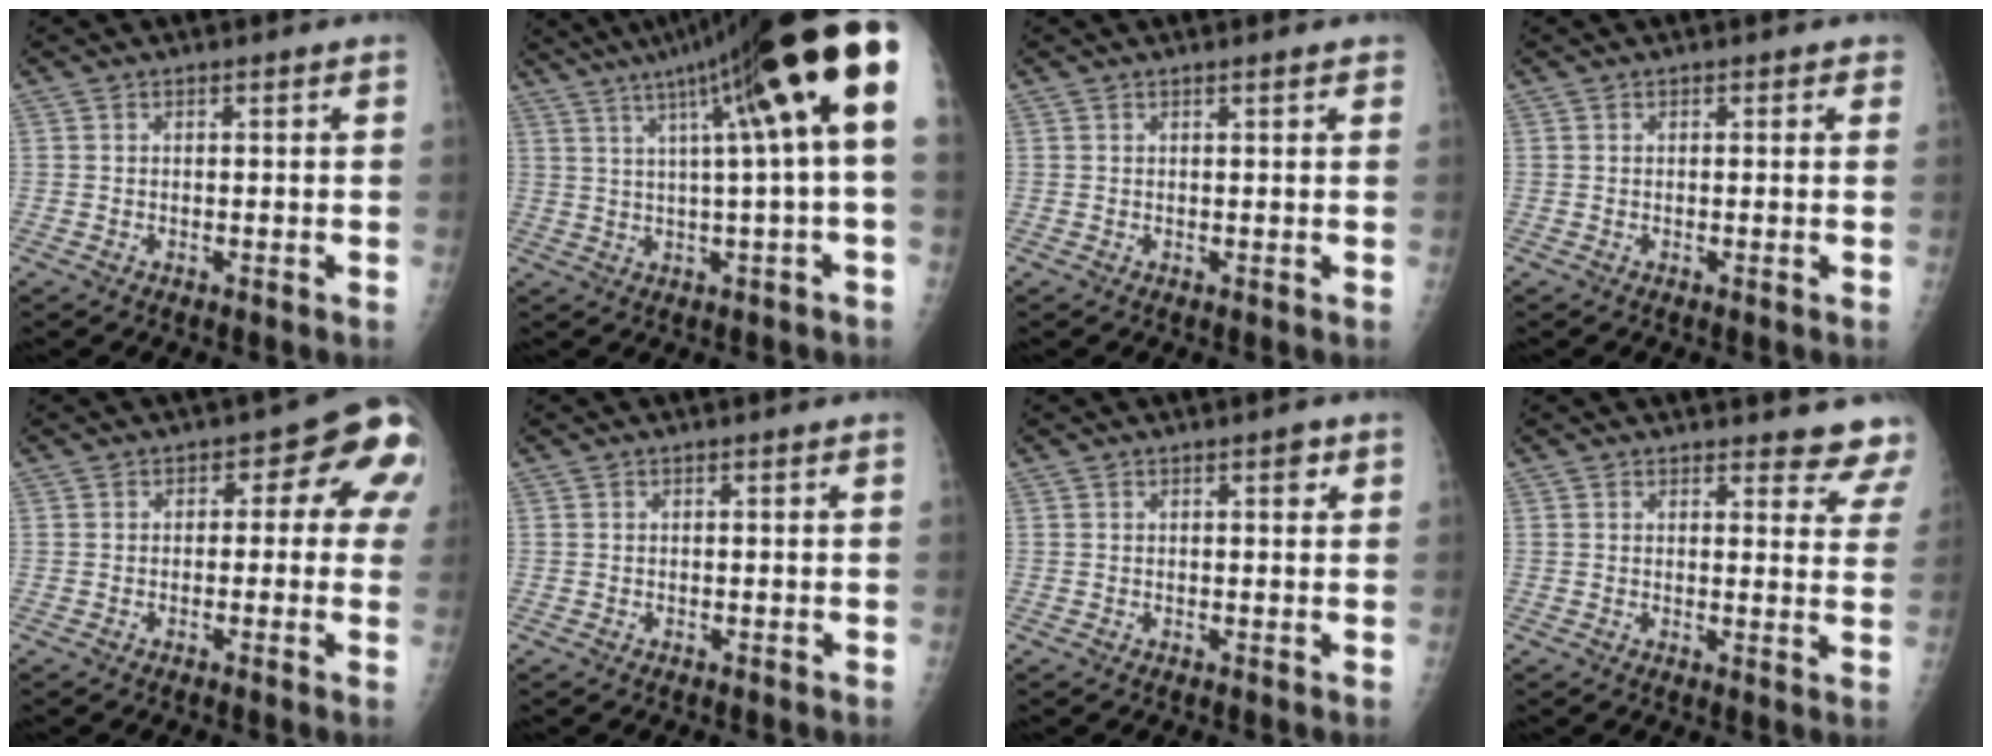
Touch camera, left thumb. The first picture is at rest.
{"total": 20.0, "force": [6.8, 1.2, 18.8], "torque": [-0.284, 0.023, 0.099]}
{"total": 1.1, "force": [0.7, 0.3, 0.8], "torque": [-0.011, 0.000, 0.007]}
{"total": 1.2, "force": [0.5, 0.7, 0.8], "torque": [0.003, 0.002, 0.000]}
{"total": 9.0, "force": [1.4, 5.2, 7.2], "torque": [-0.032, 0.018, 0.002]}
{"total": 0.0}
{"total": 1.6, "force": [0.7, 0.7, 1.3], "torque": [-0.011, 0.000, 0.007]}
{"total": 8.3, "force": [8.0, 2.0, 0.7], "torque": [0.035, -0.056, 0.057]}